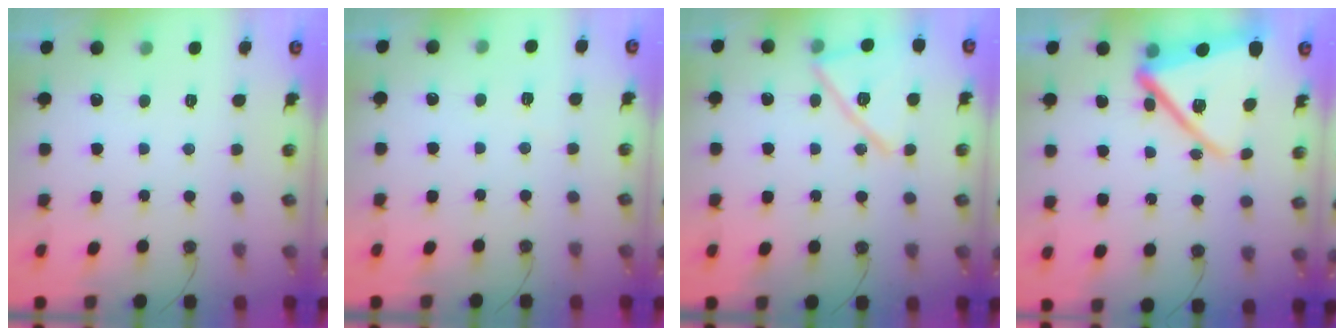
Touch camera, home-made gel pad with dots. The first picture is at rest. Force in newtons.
{"total": 2.3, "press": 1.3, "slide": 1.9}
{"total": 15.8, "press": 15.8, "slide": 1.1}
{"total": 19.4, "press": 19.4, "slide": 1.6}